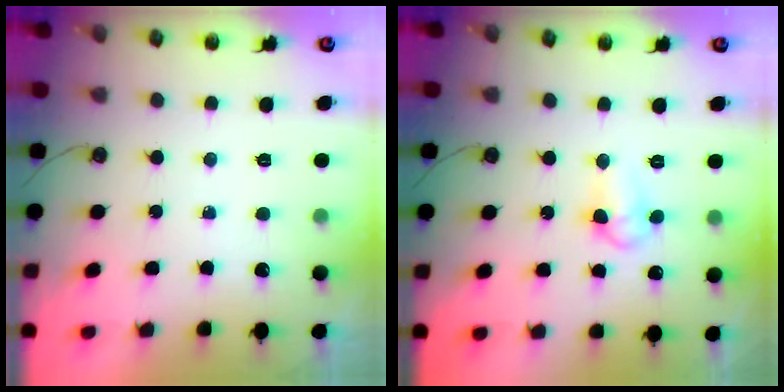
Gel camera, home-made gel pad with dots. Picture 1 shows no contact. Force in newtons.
{"total": 6.1, "press": 6.0, "slide": 1.0}